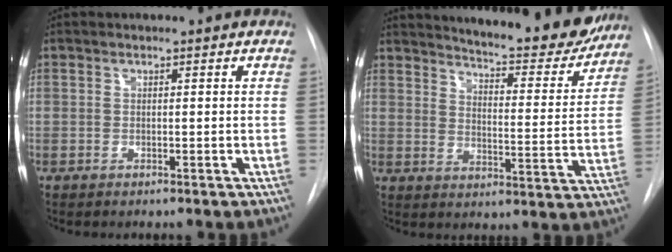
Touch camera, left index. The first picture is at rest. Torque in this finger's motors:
{"motor_torque": [0.19, -0.69, 0.68, 0.13]}